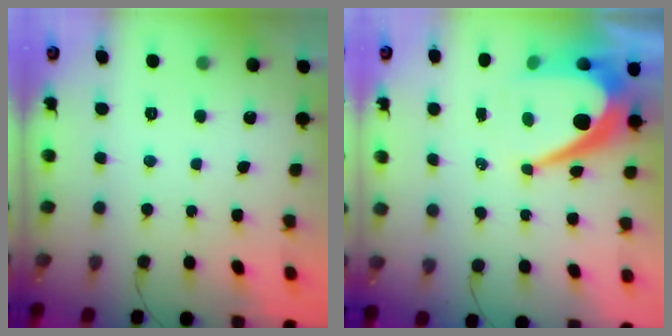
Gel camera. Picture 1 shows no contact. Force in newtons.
{"total": 13.6, "press": 13.5, "slide": 1.2}